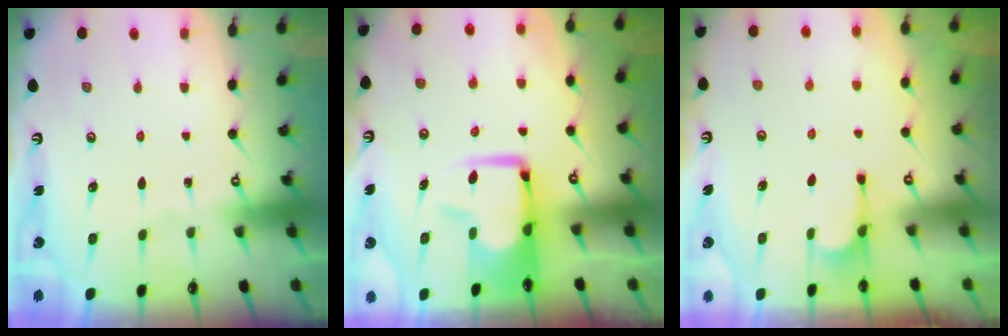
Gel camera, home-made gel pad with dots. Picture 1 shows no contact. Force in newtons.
{"total": 8.3, "press": 8.1, "slide": 1.4}
{"total": 2.0, "press": 1.7, "slide": 1.1}